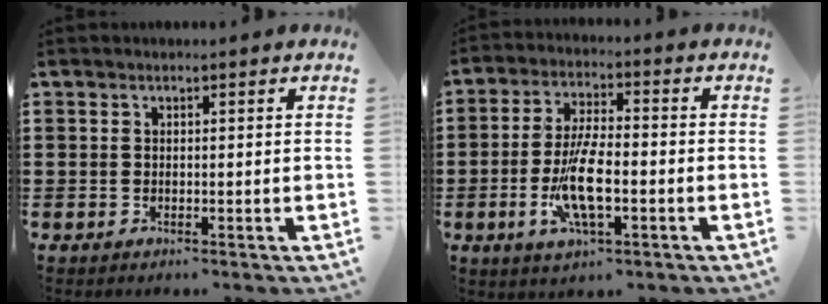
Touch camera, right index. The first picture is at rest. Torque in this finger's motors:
{"motor_torque": [1.74, 0.40, 0.85, 0.21]}